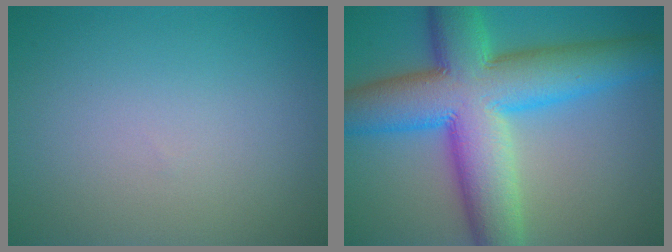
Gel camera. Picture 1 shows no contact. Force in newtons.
{"total": 13.3, "press": 13.3, "slide": 0.1}